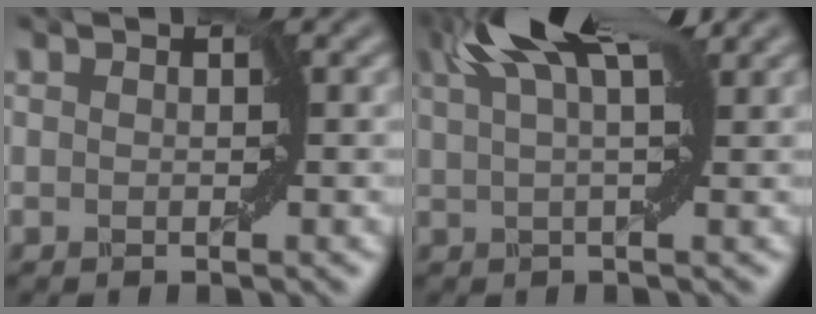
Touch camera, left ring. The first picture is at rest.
{"total": 7.2, "force": [3.8, 1.8, 5.8], "torque": [-0.086, 0.021, 0.053]}